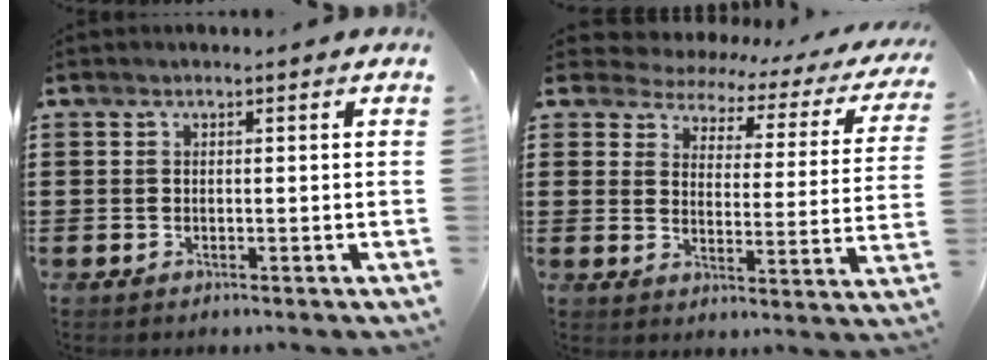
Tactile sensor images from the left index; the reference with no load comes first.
{"total": 3.5, "force": [3.2, 1.4, 0.4], "torque": [-0.036, -0.023, 0.049]}